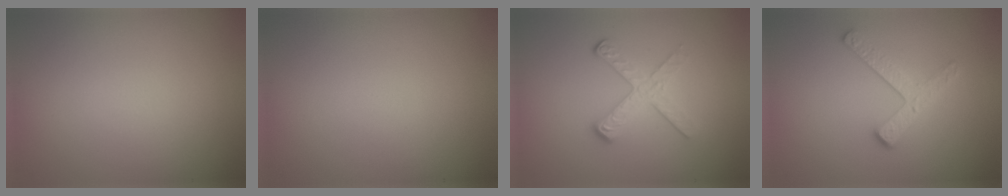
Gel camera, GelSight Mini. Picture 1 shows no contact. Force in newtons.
{"total": 0.0}
{"total": 3.4, "press": 2.4, "slide": 2.4}
{"total": 2.9, "press": 2.4, "slide": 1.6}